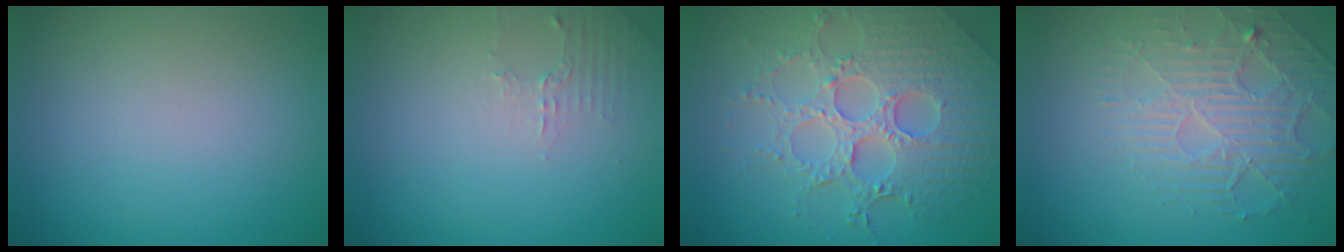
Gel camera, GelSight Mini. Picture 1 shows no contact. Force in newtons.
{"total": 1.4, "press": 1.4, "slide": 0.4}
{"total": 7.4, "press": 5.5, "slide": 4.9}
{"total": 3.5, "press": 3.1, "slide": 1.6}